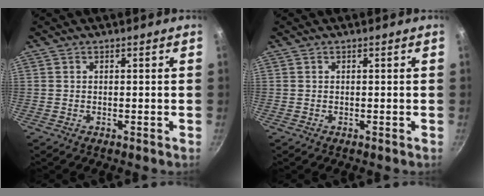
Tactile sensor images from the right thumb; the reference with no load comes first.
{"total": 0.0}